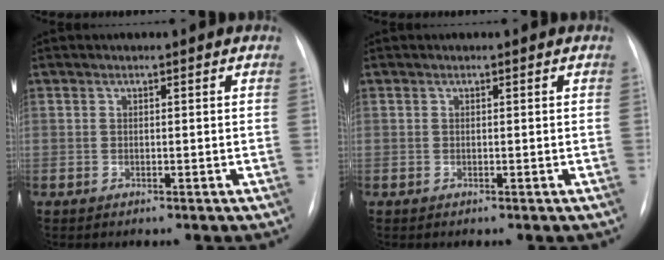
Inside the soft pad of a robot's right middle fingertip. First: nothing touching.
{"total": 0.0}